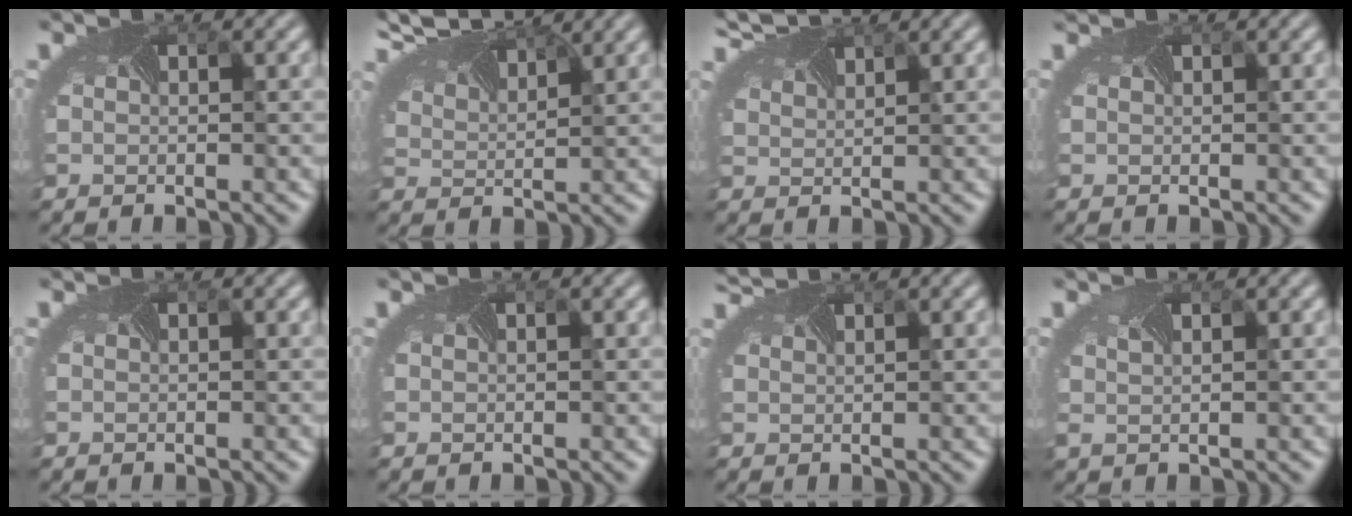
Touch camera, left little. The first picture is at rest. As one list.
[{"total": 6.7, "force": [5.7, 1.9, 2.9], "torque": [-0.071, 0.021, 0.081]}, {"total": 3.4, "force": [3.2, 0.4, 0.9], "torque": [-0.029, 0.011, 0.049]}, {"total": 0.6, "force": [0.6, -0.1, -0.1], "torque": [-0.002, -0.003, 0.005]}, {"total": 0.0}, {"total": 0.0}, {"total": 1.5, "force": [1.4, -0.3, -0.1], "torque": [-0.003, 0.002, 0.022]}, {"total": 0.7, "force": [0.5, 0.1, 0.5], "torque": [-0.013, -0.005, 0.014]}]